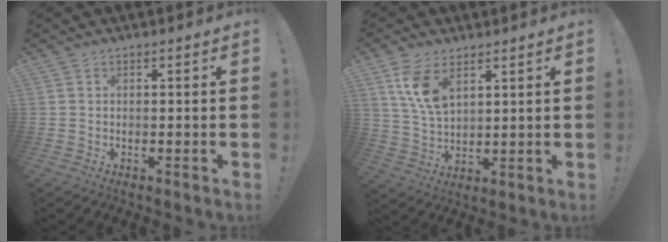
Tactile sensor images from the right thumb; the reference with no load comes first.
{"total": 9.6, "force": [5.3, 4.8, 6.4], "torque": [-0.122, -0.018, 0.100]}